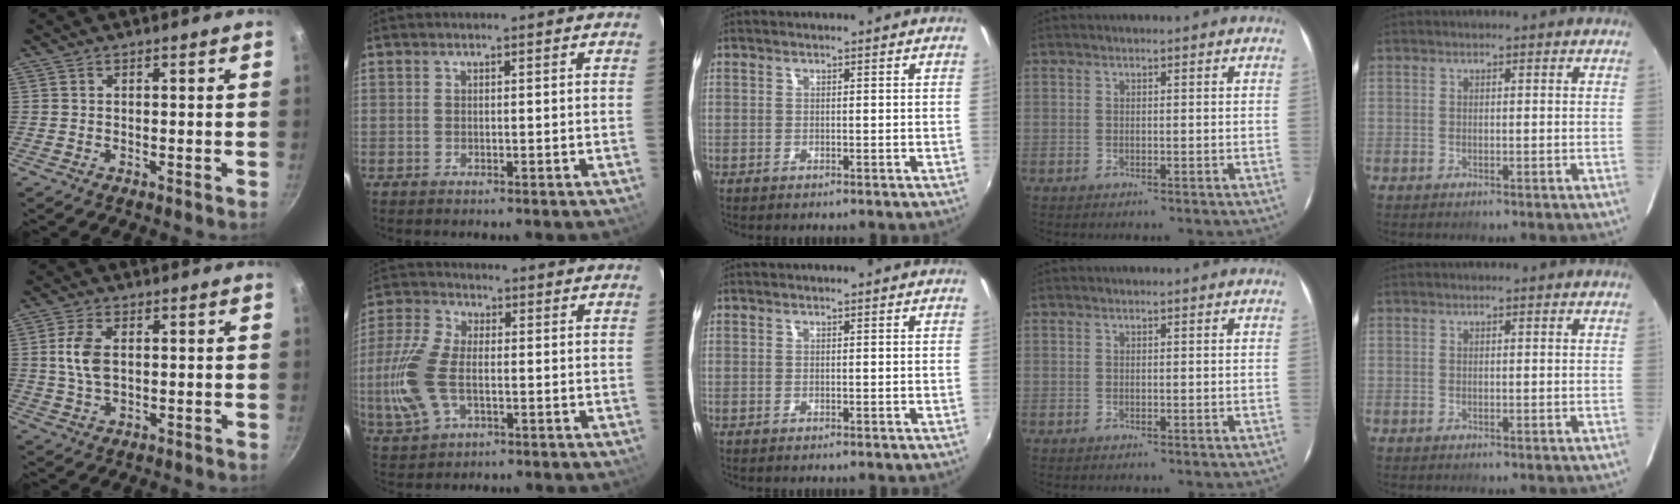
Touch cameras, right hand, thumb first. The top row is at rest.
{"thumb": {"total": 6.3, "force": [0.7, 3.7, 5.1], "torque": [-0.100, 0.004, 0.013]}, "index": {"total": 12.6, "force": [-2.1, 7.0, 10.4], "torque": [-0.243, 0.003, -0.039]}}